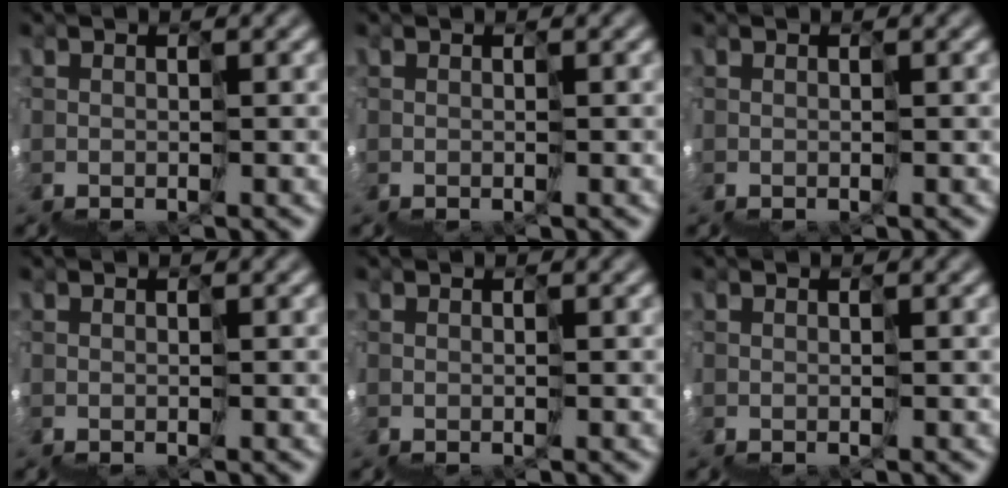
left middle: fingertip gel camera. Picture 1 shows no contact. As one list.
[{"total": 0.0}, {"total": 0.0}, {"total": 0.0}, {"total": 0.0}, {"total": 0.0}]